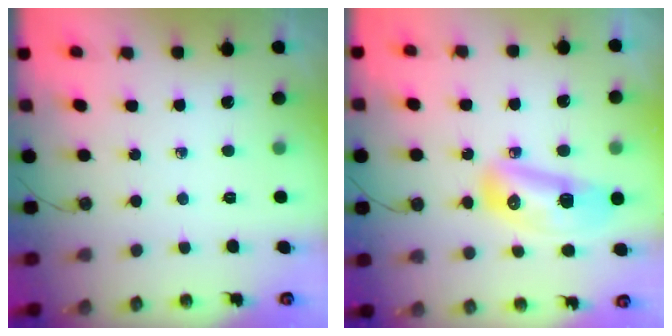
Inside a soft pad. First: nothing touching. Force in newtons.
{"total": 13.0, "press": 12.9, "slide": 1.6}